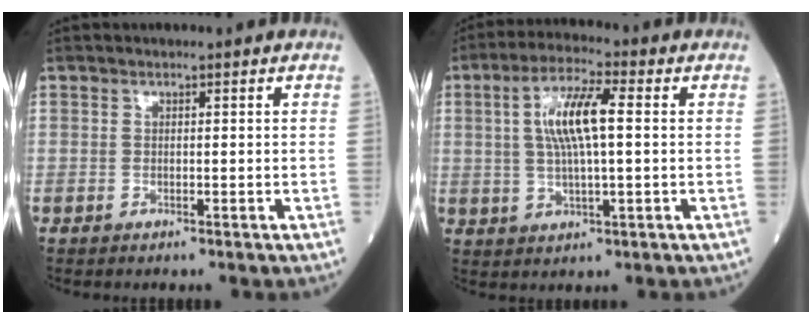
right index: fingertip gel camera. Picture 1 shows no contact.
{"total": 9.0, "force": [1.4, 1.7, 8.7], "torque": [-0.173, 0.013, 0.027]}